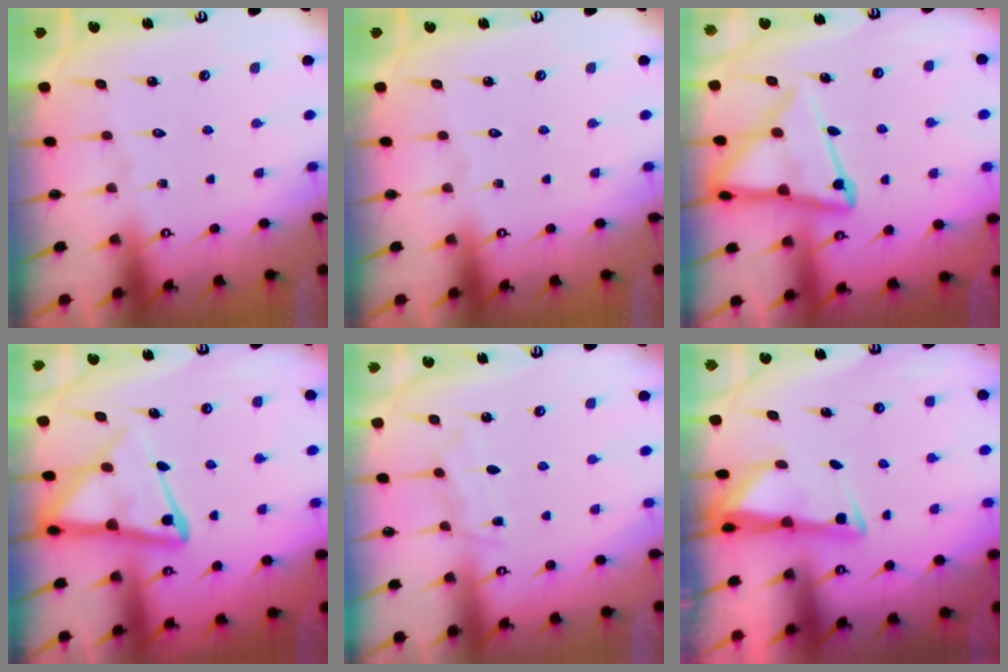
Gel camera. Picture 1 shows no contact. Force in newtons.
{"total": 0.0}
{"total": 13.8, "press": 13.8, "slide": 1.2}
{"total": 12.0, "press": 11.9, "slide": 1.2}
{"total": 5.3, "press": 5.3, "slide": 0.4}
{"total": 3.3, "press": 3.2, "slide": 0.4}